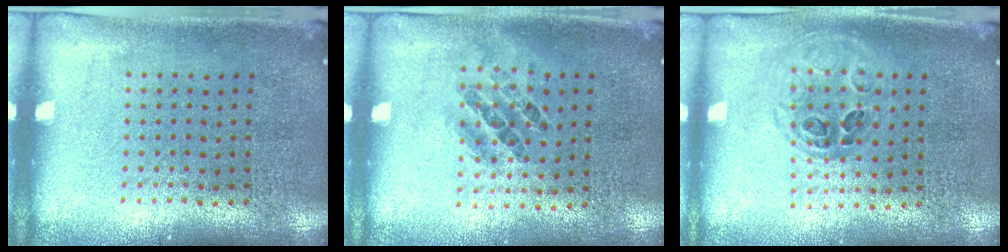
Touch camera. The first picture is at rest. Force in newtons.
{"total": 0.9, "press": 0.6, "slide": 0.6}
{"total": 1.0, "press": 0.9, "slide": 0.3}